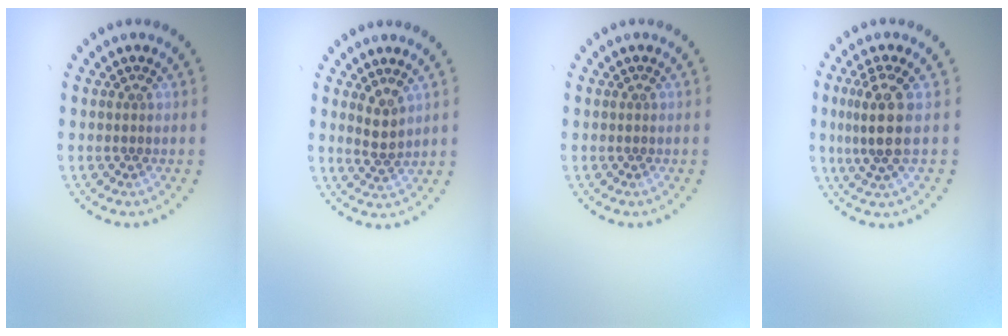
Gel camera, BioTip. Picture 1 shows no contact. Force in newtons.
{"total": 1.9, "press": 1.6, "slide": 1.0}
{"total": 0.0}
{"total": 3.5, "press": 2.7, "slide": 2.2}